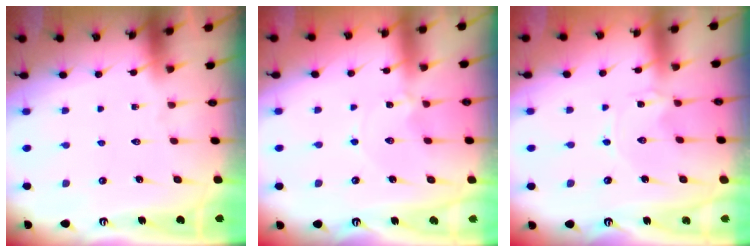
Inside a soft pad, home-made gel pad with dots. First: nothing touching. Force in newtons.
{"total": 0.0}
{"total": 0.0}